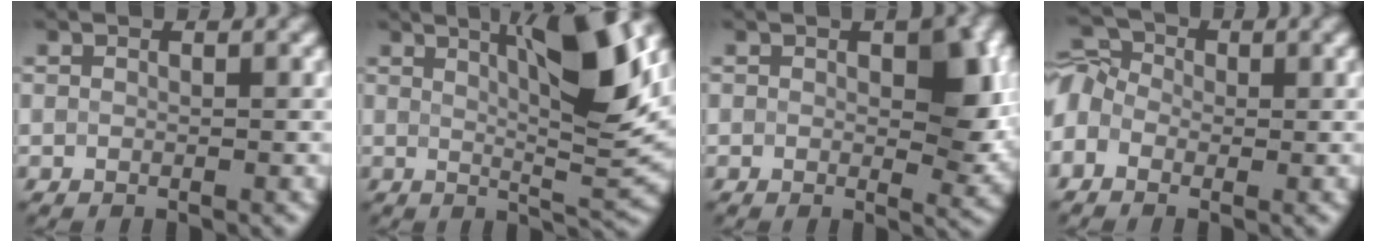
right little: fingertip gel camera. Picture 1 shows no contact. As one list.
[{"total": 8.1, "force": [3.2, 1.2, 7.4], "torque": [-0.105, 0.001, 0.056]}, {"total": 5.2, "force": [0.5, 2.6, 4.4], "torque": [-0.048, -0.003, 0.008]}, {"total": 4.5, "force": [-1.3, 3.4, 2.5], "torque": [-0.058, 0.016, -0.035]}]